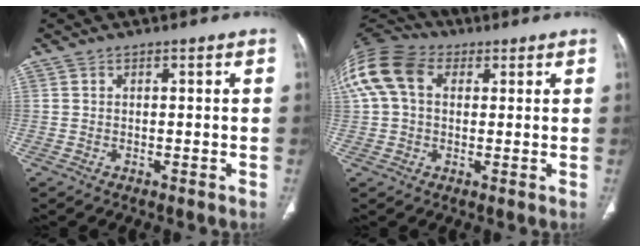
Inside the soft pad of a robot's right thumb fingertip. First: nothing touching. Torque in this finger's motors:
{"motor_torque": [0.90, 0.90, 0.66, -0.31, 0.27]}